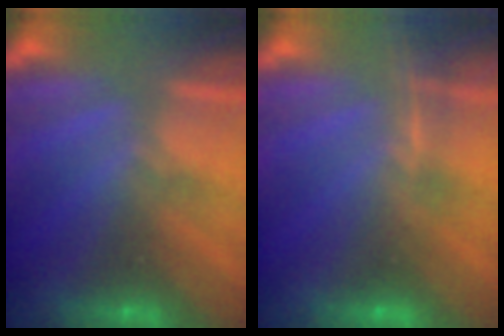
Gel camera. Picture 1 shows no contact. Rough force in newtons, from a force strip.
{"total": 1.8}